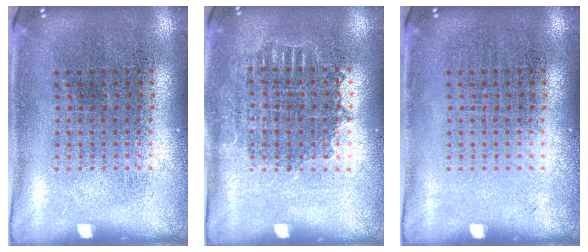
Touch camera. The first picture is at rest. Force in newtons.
{"total": 1.1, "press": 1.0, "slide": 0.4}
{"total": 0.0}